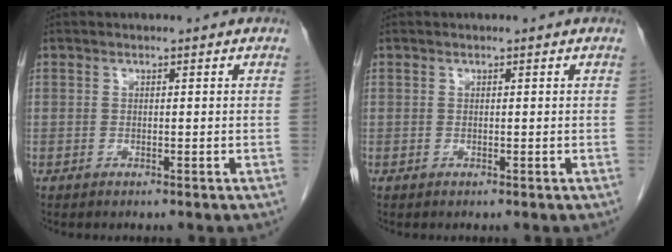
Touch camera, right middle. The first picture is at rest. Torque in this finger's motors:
{"motor_torque": [0.00, 0.00, 0.00, 0.00]}